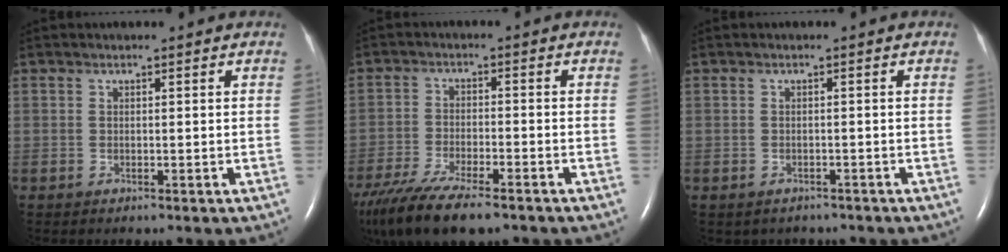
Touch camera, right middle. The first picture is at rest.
{"total": 15.3, "force": [-11.7, 3.5, 9.2], "torque": [-0.200, -0.036, -0.196]}
{"total": 3.6, "force": [-3.0, 2.0, 0.4], "torque": [-0.009, 0.011, -0.032]}